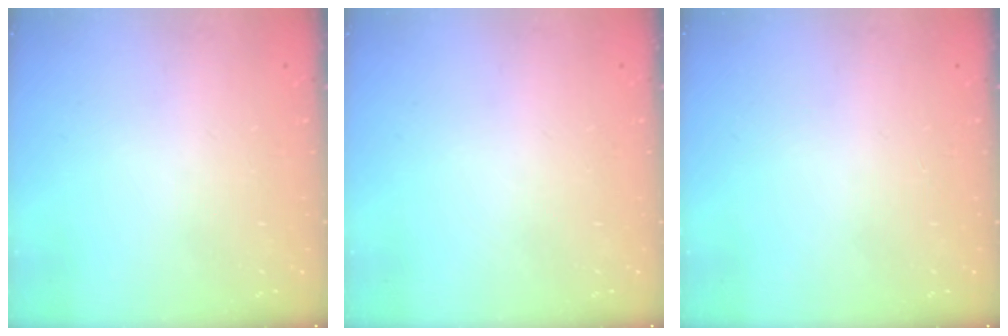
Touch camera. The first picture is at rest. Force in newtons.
{"total": 0.0}
{"total": 0.0}